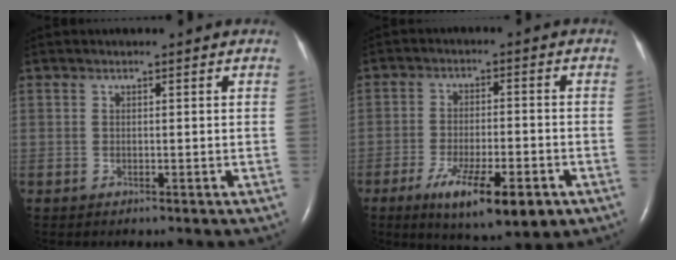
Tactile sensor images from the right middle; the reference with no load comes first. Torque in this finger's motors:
{"motor_torque": [1.36, -0.78, 0.24, 0.15]}